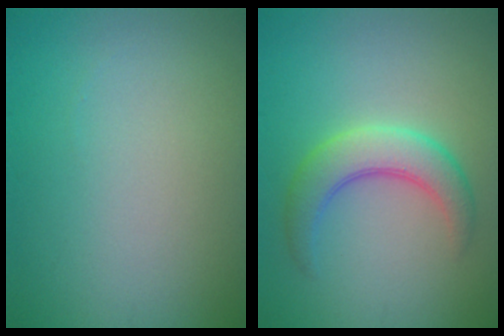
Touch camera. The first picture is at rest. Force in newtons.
{"total": 4.3, "press": 4.3, "slide": 0.1}